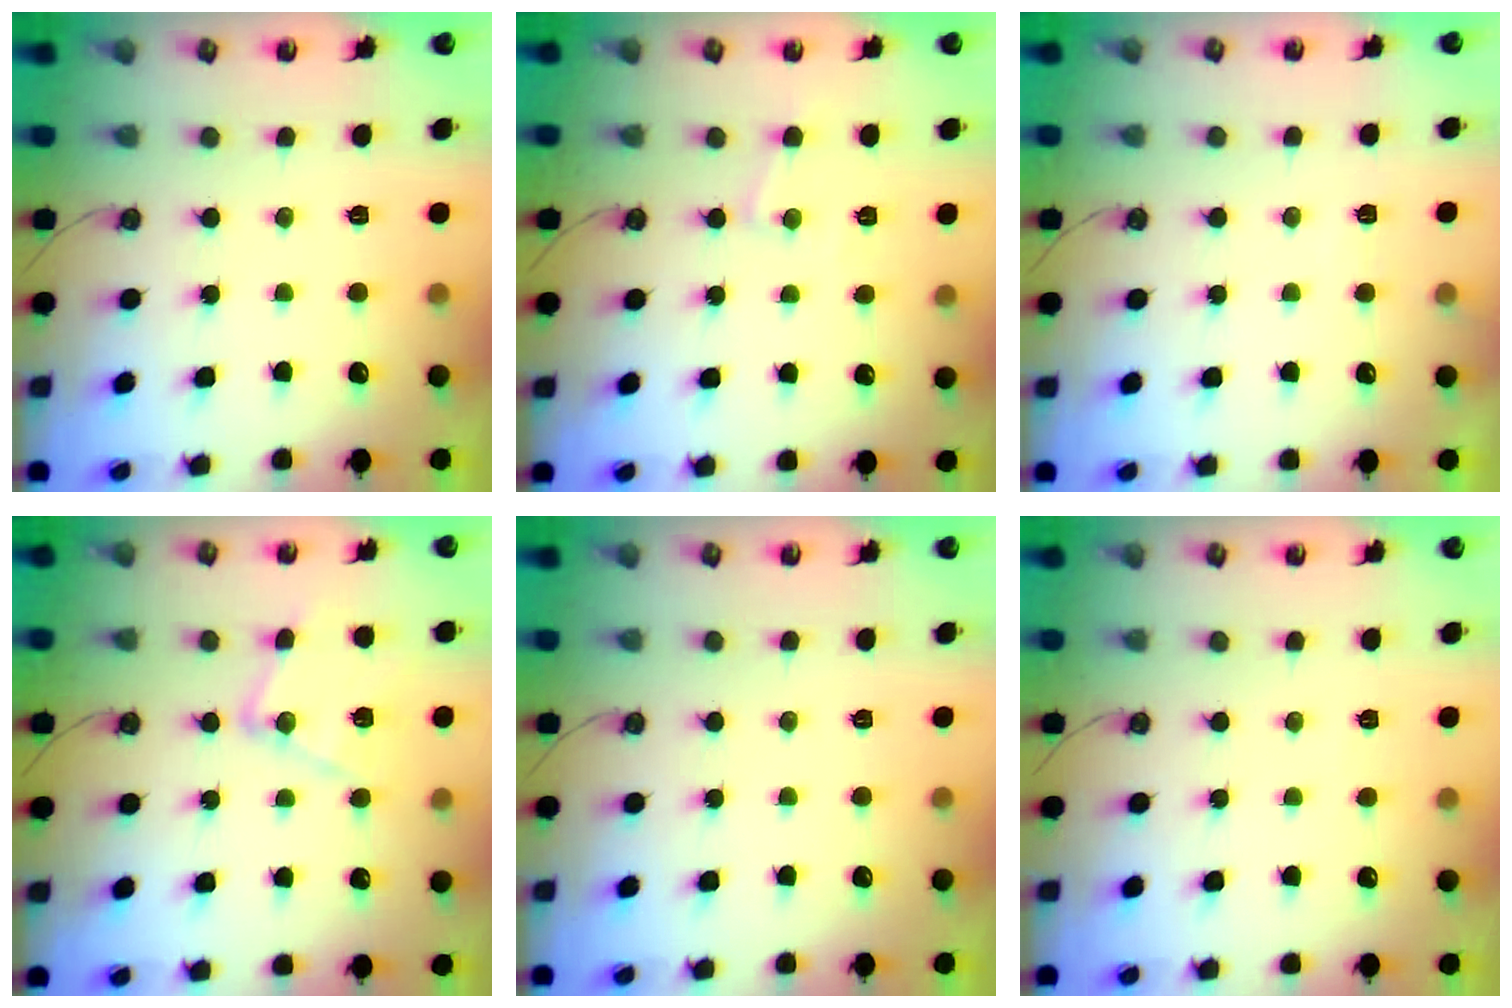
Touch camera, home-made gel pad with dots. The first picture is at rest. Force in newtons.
{"total": 5.9, "press": 5.9, "slide": 0.2}
{"total": 3.8, "press": 3.7, "slide": 0.5}
{"total": 13.4, "press": 13.4, "slide": 1.3}
{"total": 0.0}
{"total": 3.2, "press": 3.2, "slide": 0.5}